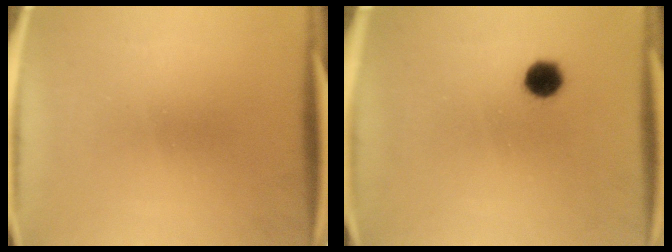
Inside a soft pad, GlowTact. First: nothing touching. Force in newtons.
{"total": 4.0}